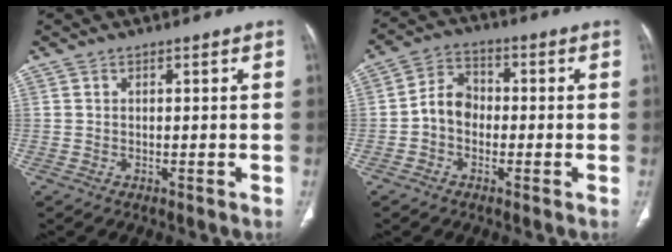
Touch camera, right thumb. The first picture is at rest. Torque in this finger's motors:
{"motor_torque": [0.66, 1.01, 0.75, -0.65, 0.02]}